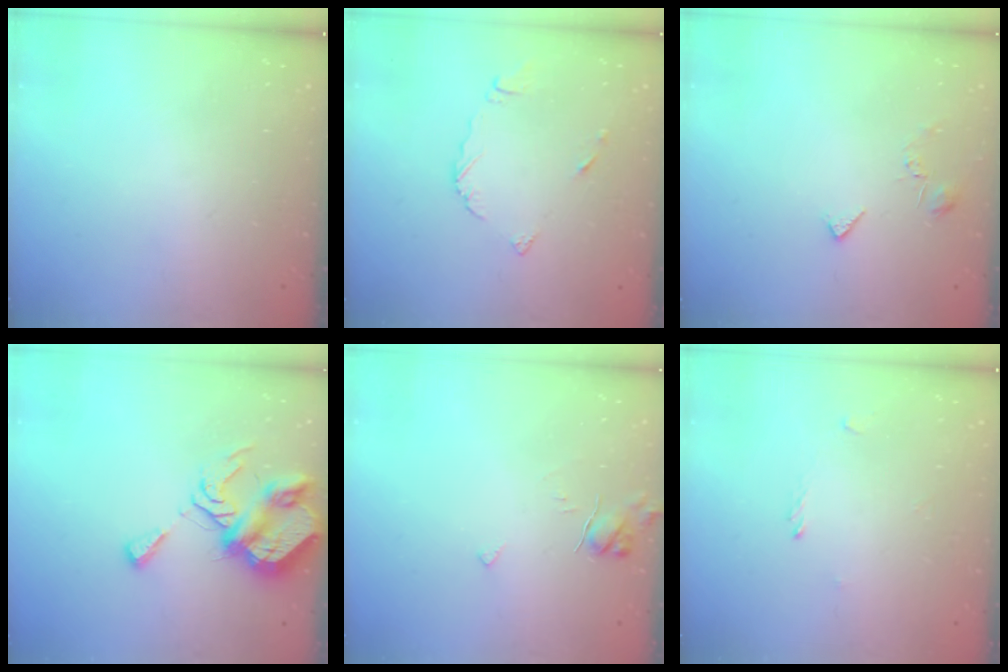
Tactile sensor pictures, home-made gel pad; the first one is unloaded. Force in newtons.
{"total": 5.3, "press": 5.2, "slide": 0.6}
{"total": 4.4, "press": 4.3, "slide": 0.7}
{"total": 9.3, "press": 9.2, "slide": 1.2}
{"total": 6.2, "press": 6.2, "slide": 0.5}
{"total": 0.0}